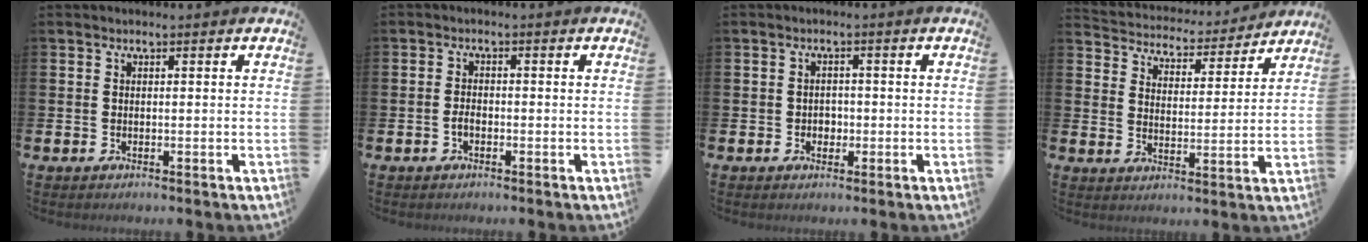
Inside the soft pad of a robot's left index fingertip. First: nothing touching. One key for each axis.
{"total": 1.4, "fx": -0.6, "fy": 0.8, "fz": 1.0, "tx": -0.012, "ty": -0.001, "tz": -0.014}
{"total": 1.7, "fx": -0.4, "fy": 1.6, "fz": 0.5, "tx": 0.000, "ty": 0.001, "tz": -0.013}
{"total": 4.6, "fx": 4.4, "fy": 1.3, "fz": 0.0, "tx": -0.021, "ty": -0.045, "tz": 0.070}